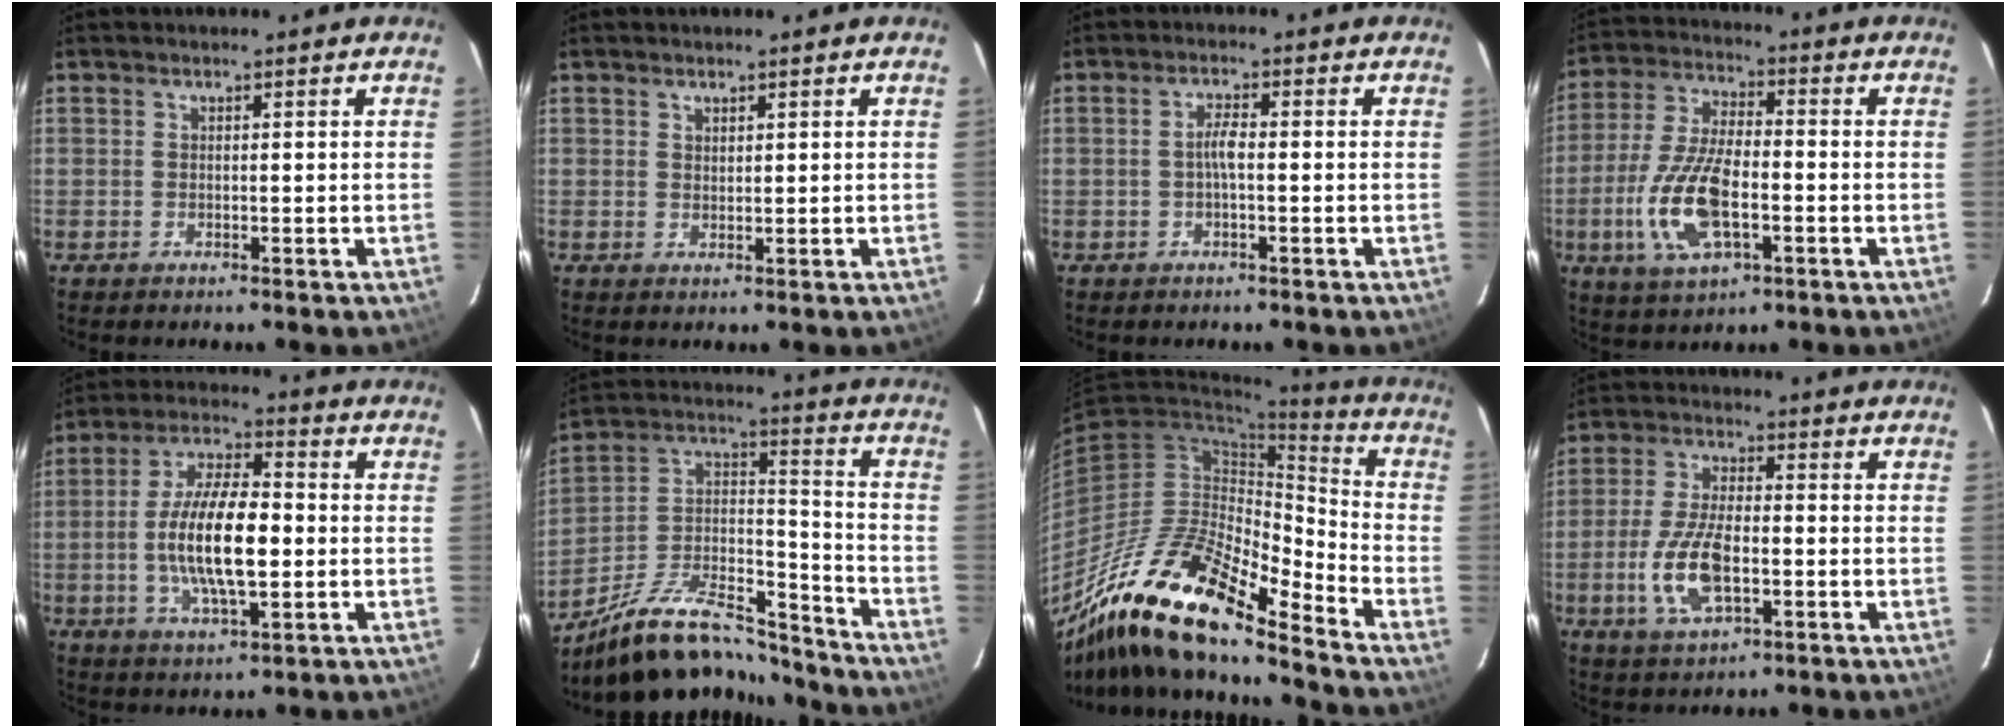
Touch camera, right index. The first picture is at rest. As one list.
[{"total": 1.1, "force": [0.9, 0.6, 0.3], "torque": [-0.003, 0.001, 0.017]}, {"total": 2.4, "force": [-0.5, 0.4, 2.3], "torque": [-0.045, 0.006, -0.009]}, {"total": 14.4, "force": [-4.0, 6.1, 12.4], "torque": [-0.266, -0.005, -0.074]}, {"total": 14.1, "force": [-1.6, 4.8, 13.1], "torque": [-0.253, 0.001, -0.028]}, {"total": 20.9, "force": [-16.8, 7.3, 10.2], "torque": [-0.195, 0.029, -0.267]}, {"total": 20.2, "force": [-15.2, 4.1, 12.6], "torque": [-0.222, -0.013, -0.294]}, {"total": 11.2, "force": [-2.9, 5.0, 9.6], "torque": [-0.203, -0.003, -0.052]}]